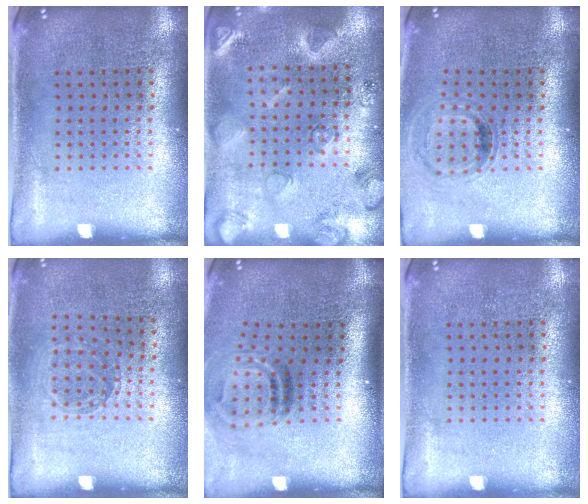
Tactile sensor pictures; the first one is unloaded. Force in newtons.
{"total": 2.3, "press": 2.3, "slide": 0.1}
{"total": 0.9, "press": 0.9, "slide": 0.1}
{"total": 0.9, "press": 0.8, "slide": 0.2}
{"total": 2.0, "press": 1.2, "slide": 1.6}
{"total": 0.0}